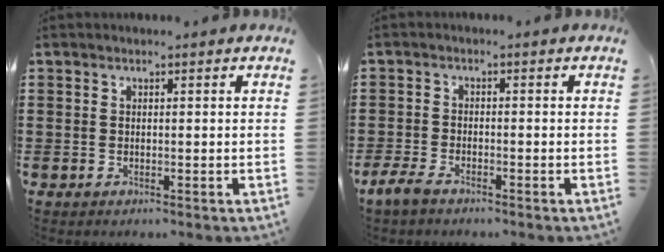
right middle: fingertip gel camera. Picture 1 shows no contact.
{"total": 2.6, "force": [-2.0, 0.6, 1.5], "torque": [-0.049, -0.003, -0.046]}